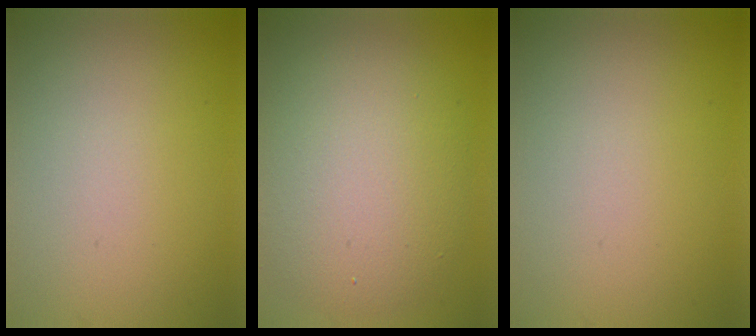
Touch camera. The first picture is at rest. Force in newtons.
{"total": 7.8, "press": 7.8, "slide": 0.3}
{"total": 0.0}